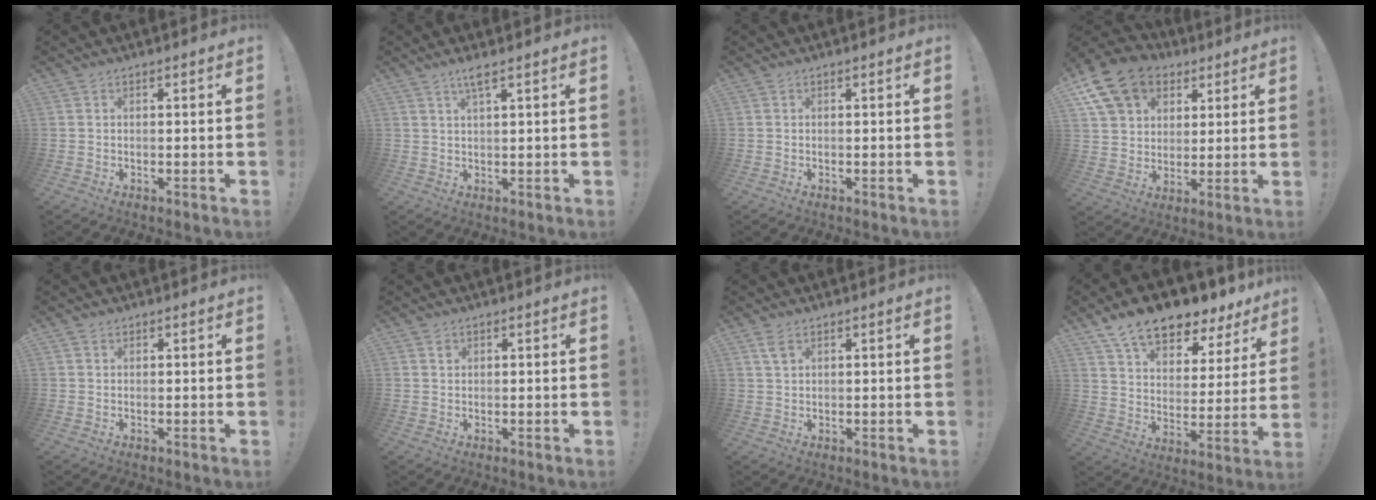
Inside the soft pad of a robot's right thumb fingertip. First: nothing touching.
{"total": 3.7, "force": [2.4, 0.2, 2.7], "torque": [-0.056, -0.004, 0.041]}
{"total": 0.0}
{"total": 15.8, "force": [8.1, 11.5, 7.2], "torque": [-0.115, -0.037, 0.159]}
{"total": 0.7, "force": [0.5, 0.4, 0.1], "torque": [-0.001, -0.001, 0.010]}
{"total": 1.1, "force": [0.6, 0.9, 0.3], "torque": [0.010, -0.005, 0.008]}
{"total": 3.1, "force": [1.7, 1.6, 2.0], "torque": [-0.028, -0.006, 0.029]}
{"total": 13.8, "force": [11.2, 5.4, 6.0], "torque": [-0.109, -0.087, 0.199]}